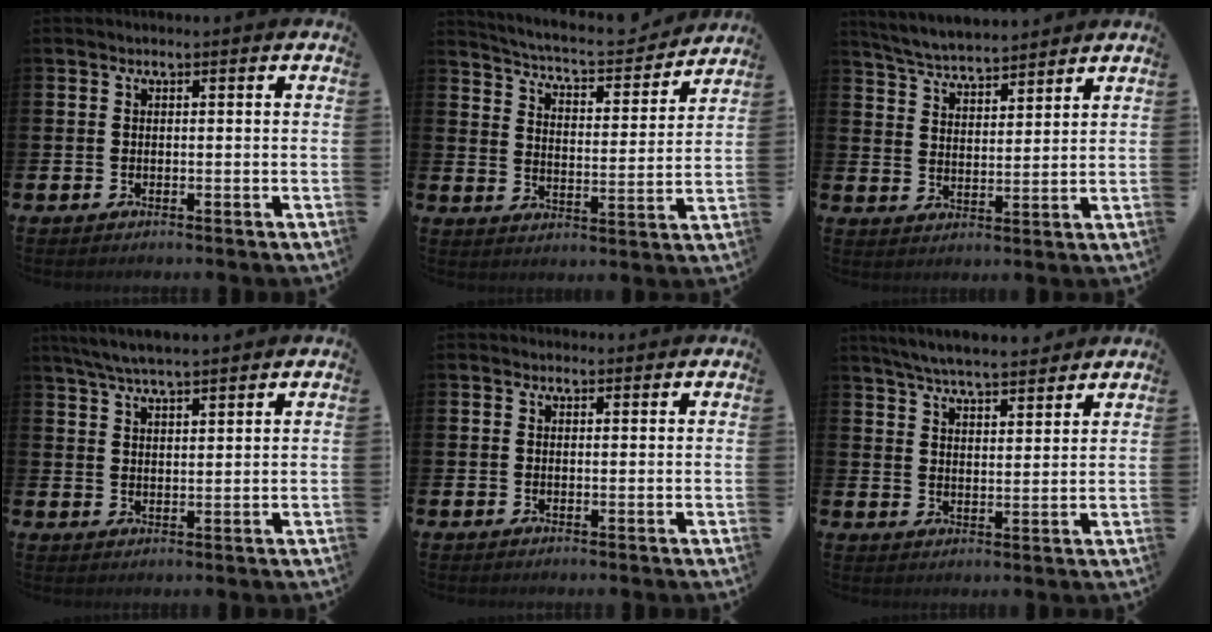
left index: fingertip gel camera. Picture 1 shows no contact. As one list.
[{"total": 5.9, "force": [5.6, 1.0, 1.6], "torque": [-0.055, -0.044, 0.090]}, {"total": 5.2, "force": [5.1, 0.5, 0.6], "torque": [-0.031, -0.033, 0.090]}, {"total": 5.5, "force": [5.2, 0.5, 1.7], "torque": [-0.055, -0.013, 0.096]}, {"total": 1.0, "force": [0.9, 0.4, 0.1], "torque": [0.011, -0.001, 0.014]}, {"total": 5.9, "force": [5.8, 0.5, 1.3], "torque": [-0.049, -0.026, 0.105]}]